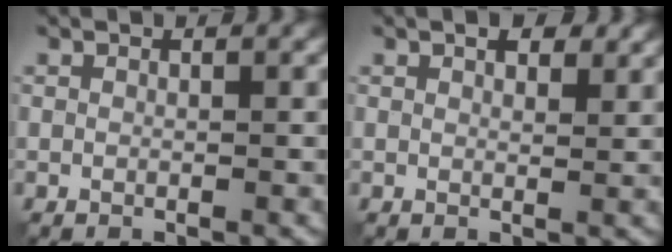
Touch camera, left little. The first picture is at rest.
{"total": 1.9, "force": [1.2, 1.0, 1.2], "torque": [-0.015, 0.000, 0.022]}